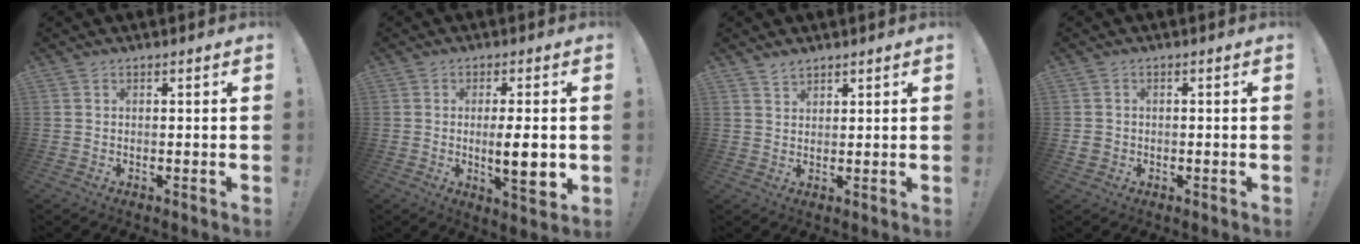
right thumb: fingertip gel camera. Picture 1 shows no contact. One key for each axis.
{"total": 9.1, "fx": -0.7, "fy": 1.8, "fz": 8.9, "tx": -0.136, "ty": -0.008, "tz": -0.015}
{"total": 2.8, "fx": 2.5, "fy": 1.1, "fz": 0.4, "tx": 0.001, "ty": -0.019, "tz": 0.046}
{"total": 2.2, "fx": -0.2, "fy": 2.1, "fz": 0.6, "tx": -0.017, "ty": 0.007, "tz": 0.000}